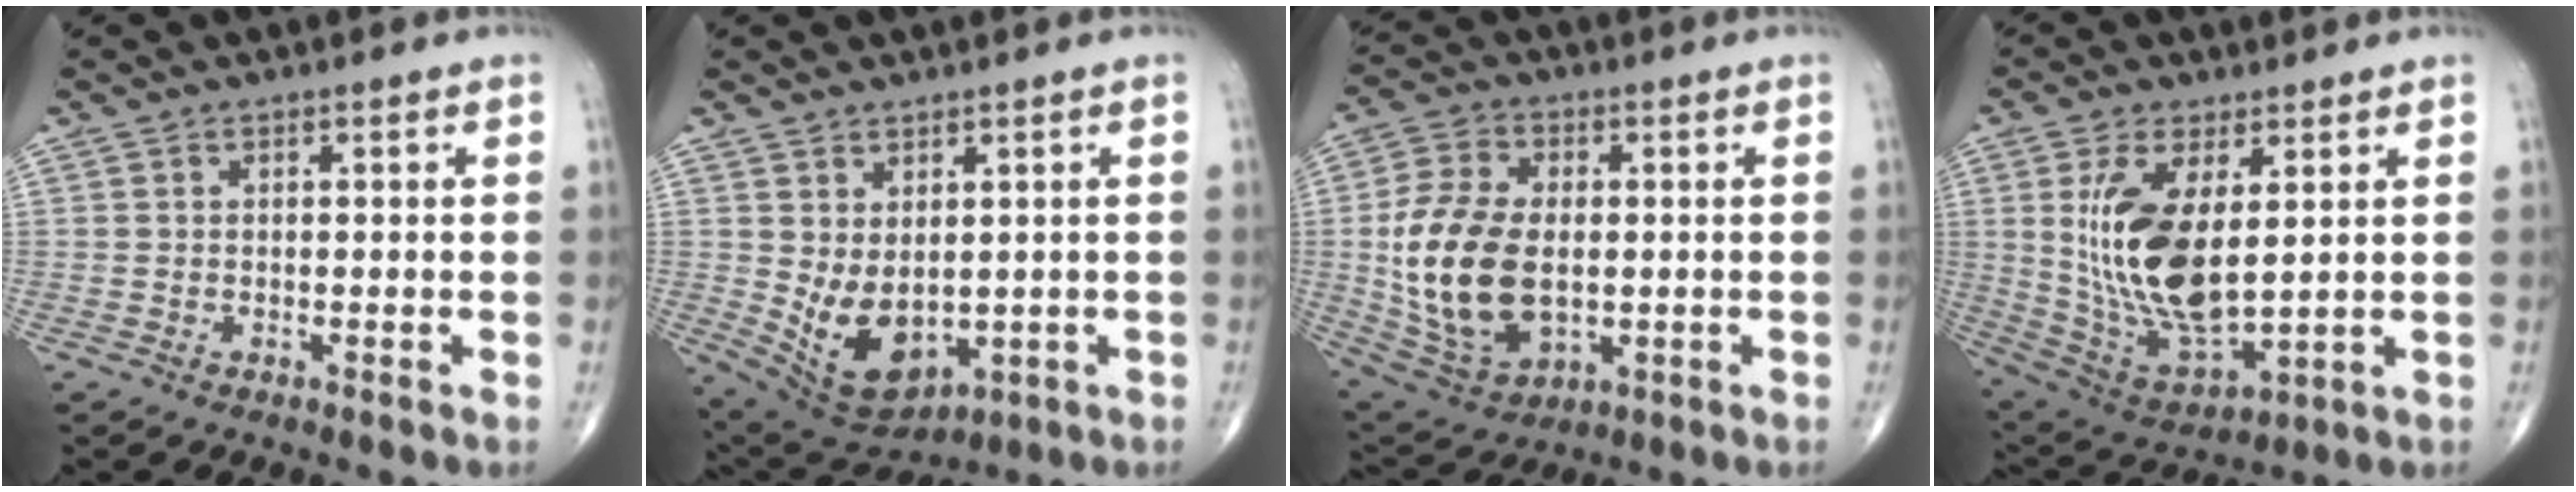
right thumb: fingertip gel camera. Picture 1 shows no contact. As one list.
[{"total": 10.1, "force": [-0.4, 6.3, 7.8], "torque": [-0.118, -0.010, 0.023]}, {"total": 18.0, "force": [-0.8, 10.9, 14.3], "torque": [-0.279, -0.005, -0.001]}, {"total": 16.9, "force": [2.9, 7.8, 14.7], "torque": [-0.283, -0.023, 0.074]}]